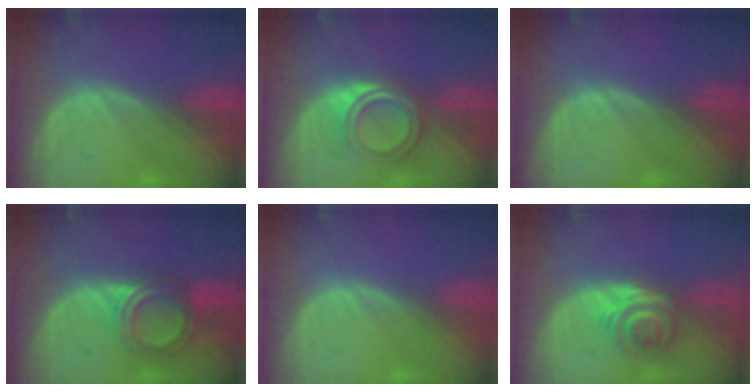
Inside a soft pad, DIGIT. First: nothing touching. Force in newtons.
{"total": 4.8, "press": 4.7, "slide": 1.1}
{"total": 0.0}
{"total": 5.3, "press": 5.2, "slide": 0.4}
{"total": 0.0}
{"total": 6.2, "press": 5.2, "slide": 3.3}